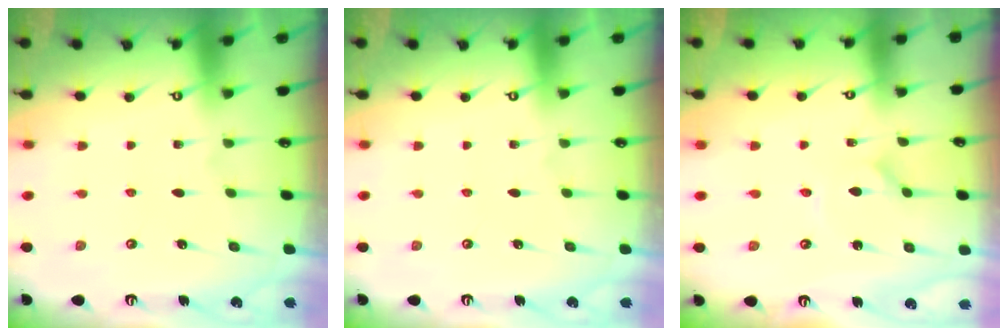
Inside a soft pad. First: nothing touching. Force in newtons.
{"total": 0.0}
{"total": 1.0, "press": 1.0, "slide": 0.2}